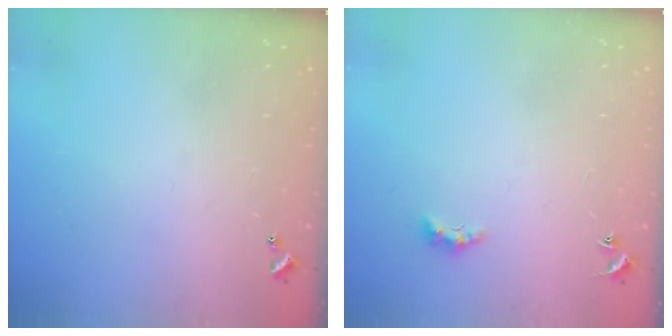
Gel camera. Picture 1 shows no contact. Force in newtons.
{"total": 2.7, "press": 2.7, "slide": 0.6}